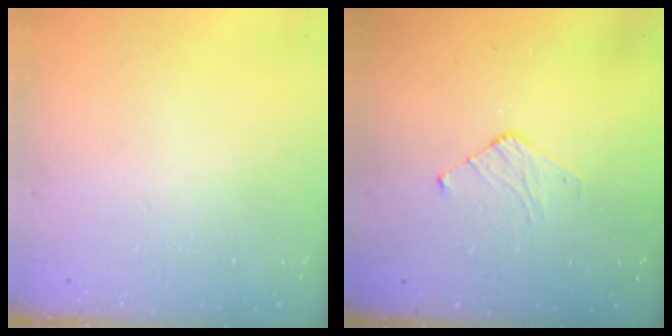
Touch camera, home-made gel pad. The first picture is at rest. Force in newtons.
{"total": 4.2, "press": 4.2, "slide": 0.4}